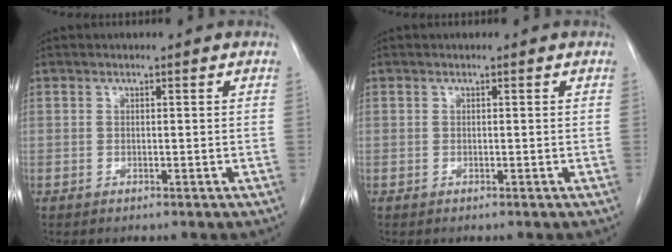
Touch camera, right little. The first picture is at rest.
{"total": 0.0}